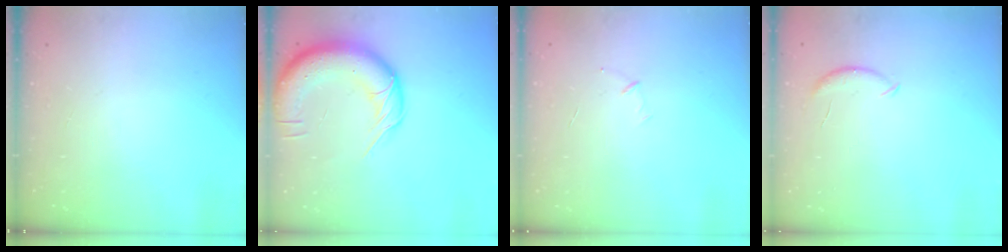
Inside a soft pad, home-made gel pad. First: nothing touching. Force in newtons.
{"total": 16.7, "press": 16.2, "slide": 4.1}
{"total": 4.1, "press": 3.9, "slide": 1.0}
{"total": 6.1, "press": 6.1, "slide": 0.6}